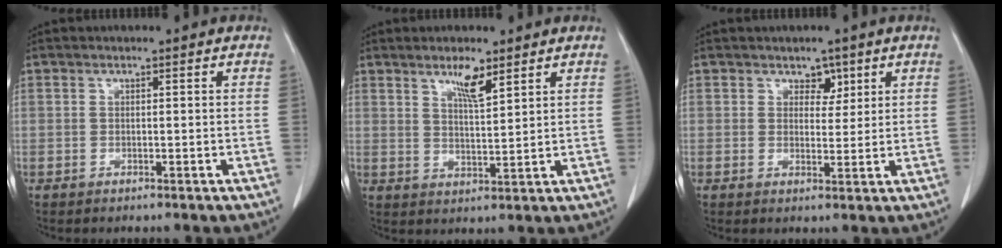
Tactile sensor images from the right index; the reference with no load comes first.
{"total": 4.6, "force": [3.1, 0.7, 3.3], "torque": [-0.061, -0.004, 0.057]}
{"total": 2.7, "force": [1.6, 1.9, 1.2], "torque": [-0.010, -0.001, 0.025]}